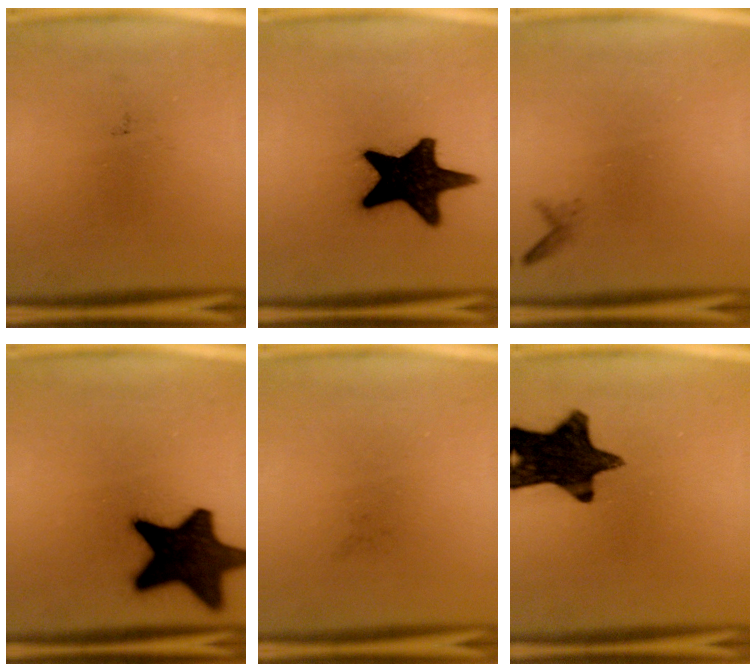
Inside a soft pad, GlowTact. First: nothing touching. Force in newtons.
{"total": 18.2}
{"total": 0.6}
{"total": 18.2}
{"total": 0.0}
{"total": 14.8}